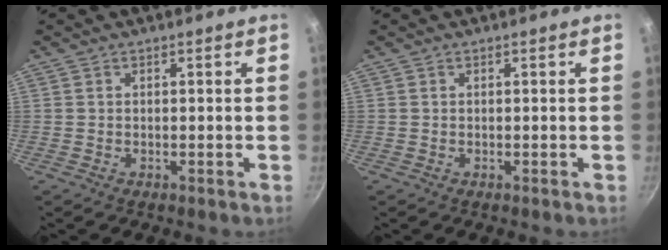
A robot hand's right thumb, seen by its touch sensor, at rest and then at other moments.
{"total": 0.0}